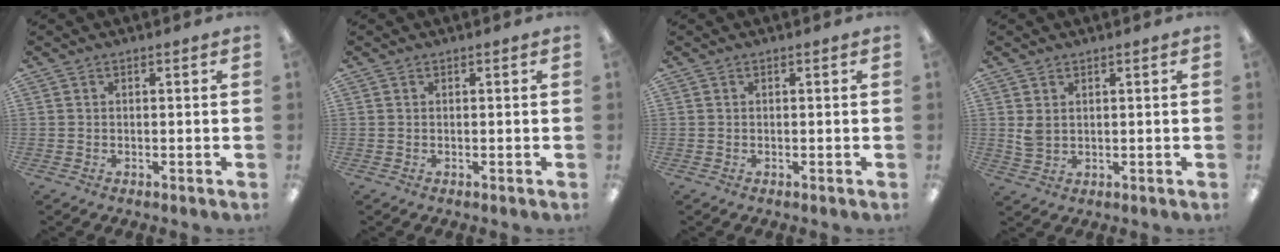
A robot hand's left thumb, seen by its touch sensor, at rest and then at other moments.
{"total": 0.0}
{"total": 0.0}
{"total": 3.2, "force": [1.3, 2.1, 2.0], "torque": [-0.041, 0.003, 0.025]}